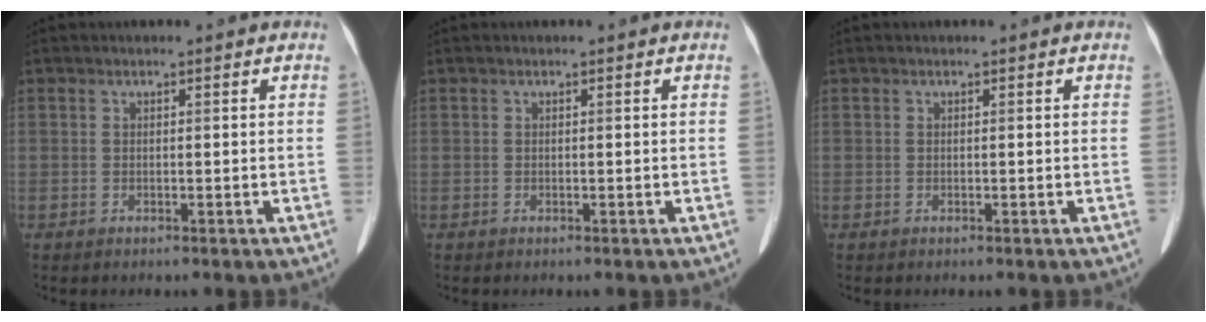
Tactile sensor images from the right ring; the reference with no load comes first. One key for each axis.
{"total": 0.0}
{"total": 0.0}